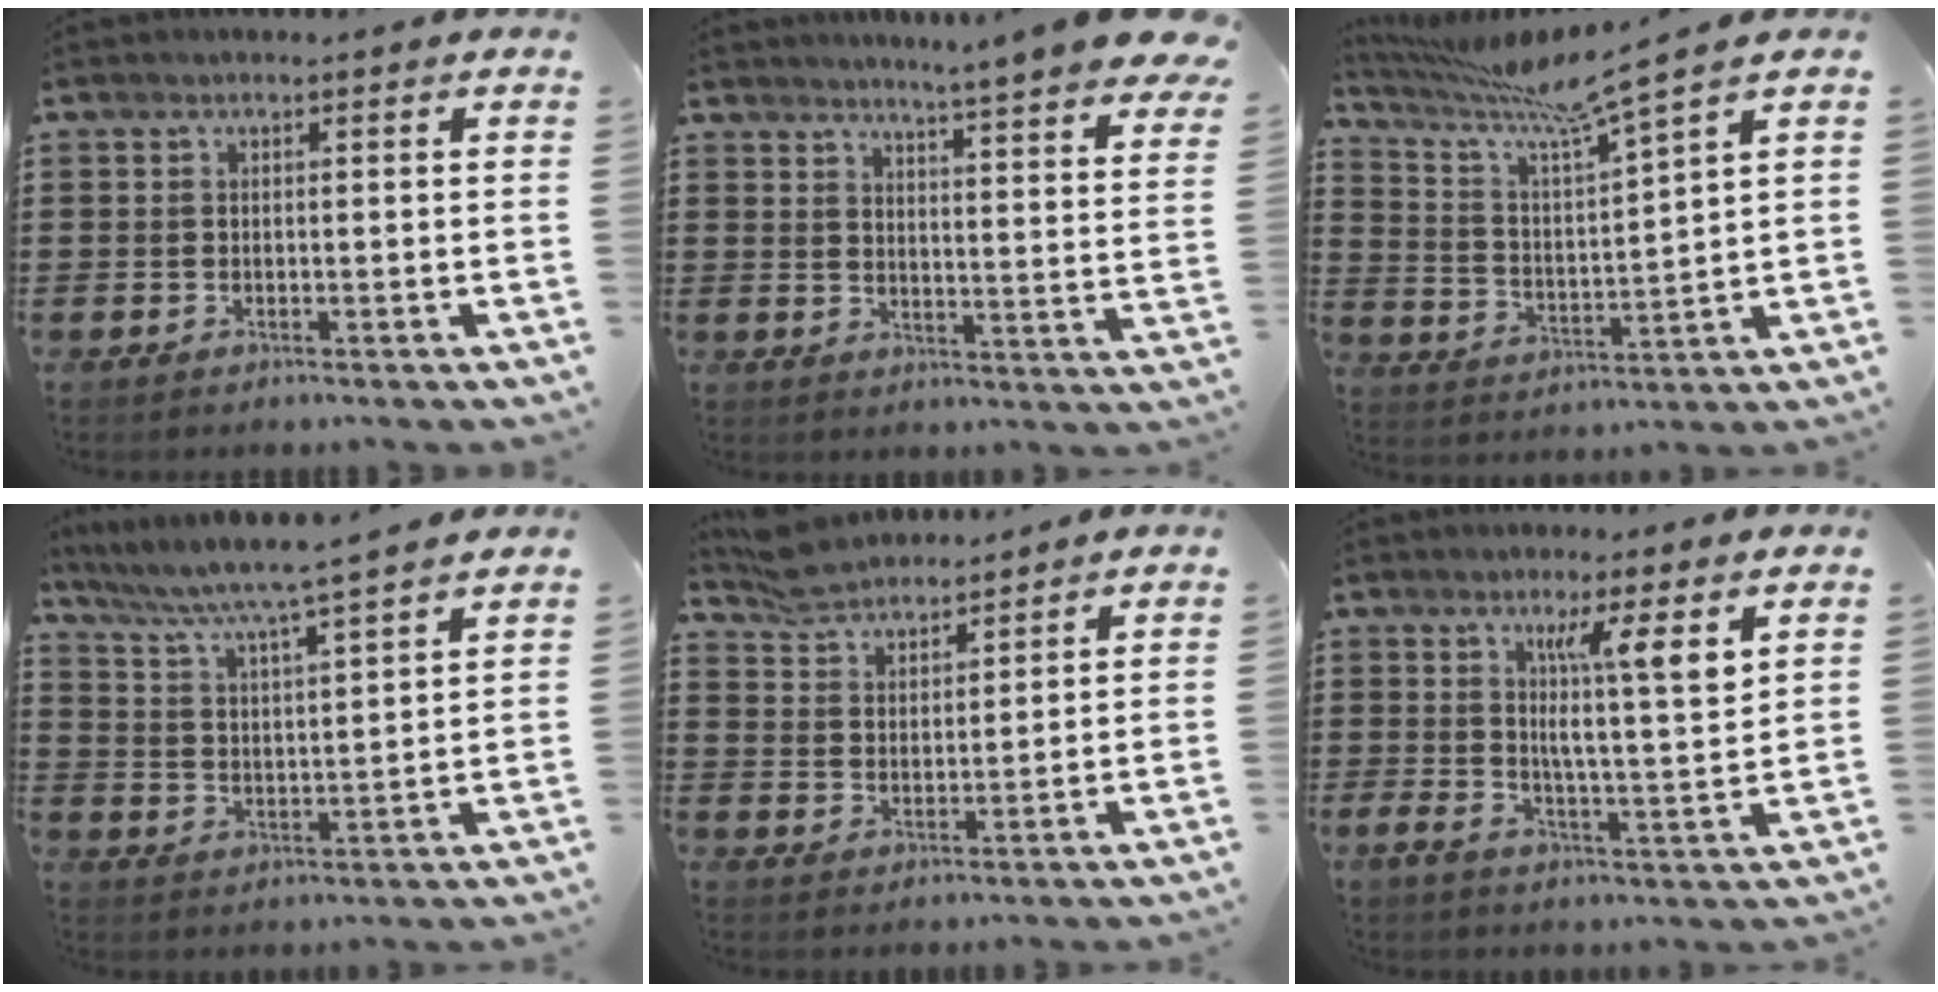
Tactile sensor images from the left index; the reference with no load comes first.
{"total": 5.3, "force": [4.8, -0.8, 2.2], "torque": [-0.055, -0.035, 0.079]}
{"total": 6.8, "force": [5.6, -0.3, 3.9], "torque": [-0.101, -0.046, 0.086]}
{"total": 4.9, "force": [4.4, -0.7, 2.1], "torque": [-0.063, -0.037, 0.066]}
{"total": 5.3, "force": [5.1, 1.3, 0.5], "torque": [-0.030, -0.009, 0.097]}
{"total": 7.9, "force": [3.9, 0.9, 6.8], "torque": [-0.120, -0.018, 0.059]}